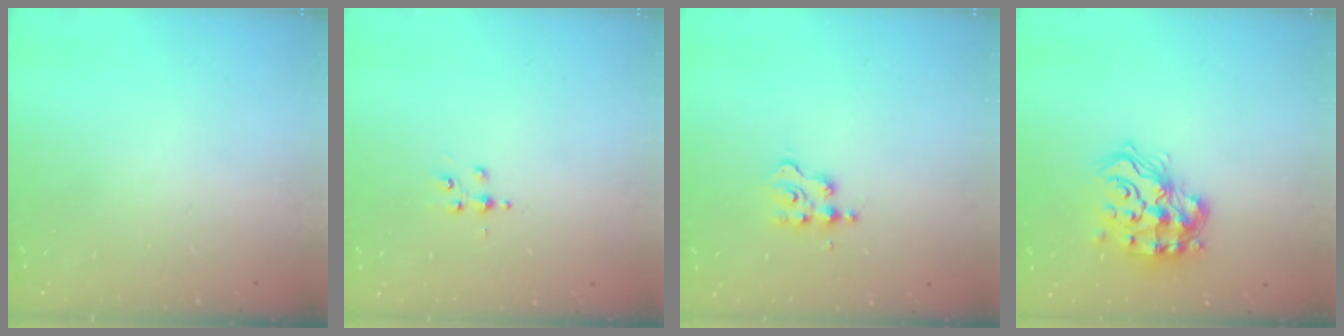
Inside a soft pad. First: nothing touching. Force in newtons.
{"total": 5.2, "press": 4.7, "slide": 2.2}
{"total": 2.9, "press": 2.9, "slide": 0.2}
{"total": 16.0, "press": 15.8, "slide": 2.2}